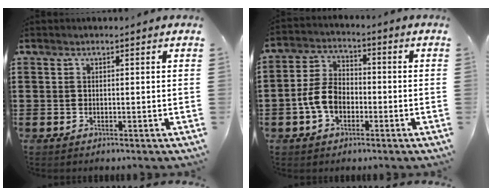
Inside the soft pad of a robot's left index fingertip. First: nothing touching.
{"total": 6.6, "force": [-2.0, 4.4, 4.4], "torque": [-0.114, 0.003, -0.046]}